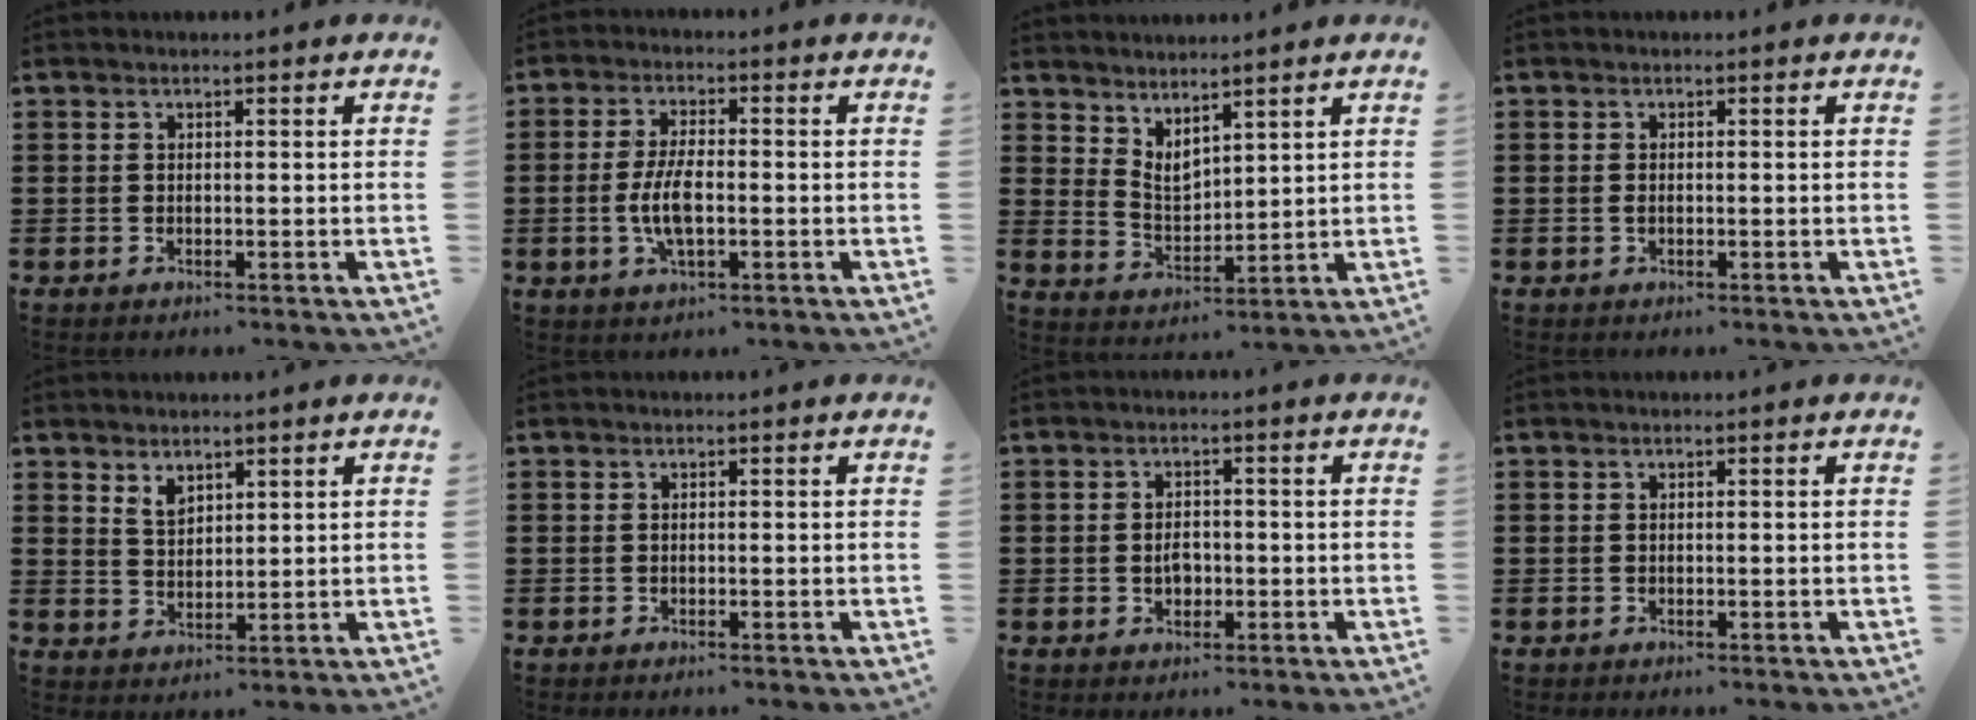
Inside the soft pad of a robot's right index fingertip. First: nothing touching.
{"total": 6.0, "force": [-1.0, 2.0, 5.6], "torque": [-0.126, -0.006, -0.024]}
{"total": 3.8, "force": [3.4, 1.3, 1.0], "torque": [-0.032, -0.010, 0.064]}
{"total": 0.5, "force": [-0.1, 0.0, 0.5], "torque": [-0.013, -0.006, 0.000]}
{"total": 2.7, "force": [2.1, 1.4, 0.9], "torque": [-0.022, 0.003, 0.041]}
{"total": 0.0}
{"total": 2.4, "force": [-0.4, 1.6, 1.7], "torque": [-0.028, -0.002, -0.010]}
{"total": 0.0}